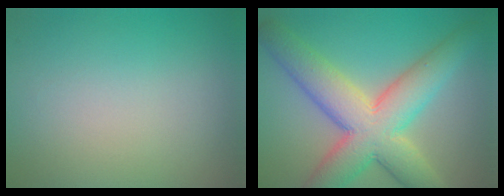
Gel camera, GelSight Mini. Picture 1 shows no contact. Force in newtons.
{"total": 9.9, "press": 9.8, "slide": 0.5}